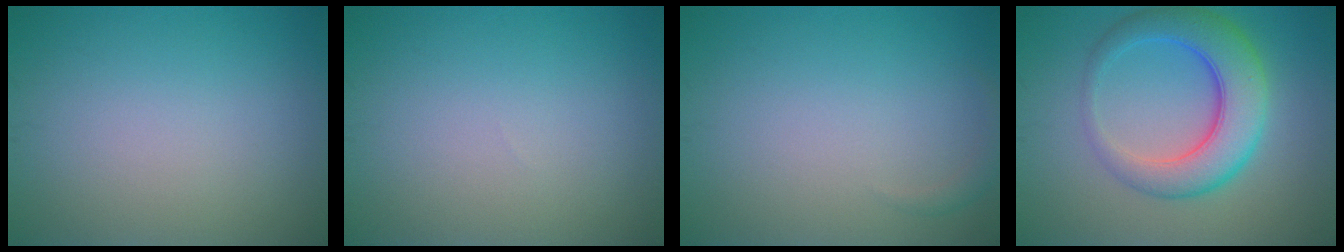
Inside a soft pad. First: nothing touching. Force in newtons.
{"total": 0.0}
{"total": 0.9, "press": 0.9, "slide": 0.1}
{"total": 6.8, "press": 6.8, "slide": 0.2}